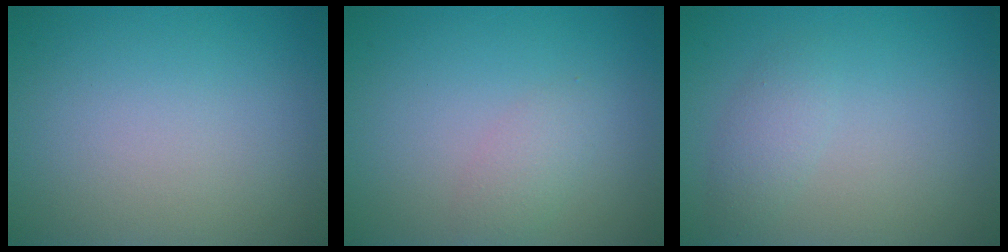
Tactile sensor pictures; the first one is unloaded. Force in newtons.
{"total": 1.5, "press": 1.5, "slide": 0.1}
{"total": 1.6, "press": 1.6, "slide": 0.0}